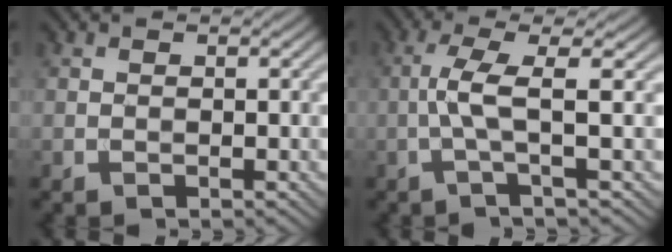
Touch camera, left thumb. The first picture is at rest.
{"total": 4.2, "force": [-0.2, 0.3, 4.1], "torque": [-0.081, 0.009, -0.015]}